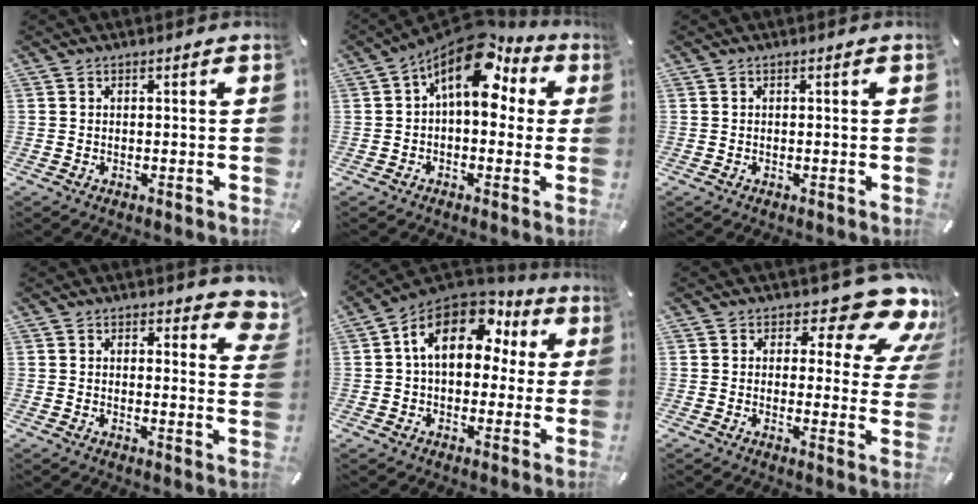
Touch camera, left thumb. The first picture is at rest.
{"total": 14.7, "force": [6.3, 7.8, 10.8], "torque": [-0.167, -0.042, 0.106]}
{"total": 0.0}
{"total": 5.7, "force": [4.1, 2.9, 2.8], "torque": [-0.019, -0.030, 0.069]}
{"total": 15.9, "force": [4.8, 10.5, 11.0], "torque": [-0.194, -0.009, 0.084]}
{"total": 14.1, "force": [8.1, 6.2, 9.6], "torque": [-0.123, -0.063, 0.134]}